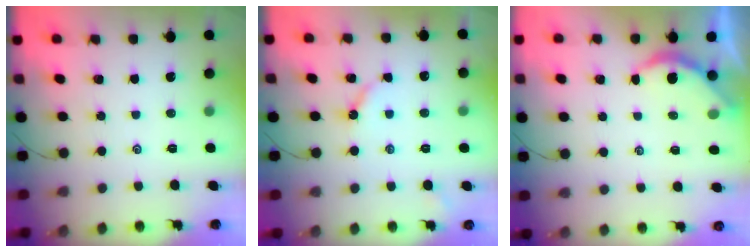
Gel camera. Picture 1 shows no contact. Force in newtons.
{"total": 4.6, "press": 4.6, "slide": 0.5}
{"total": 3.6, "press": 3.6, "slide": 0.4}